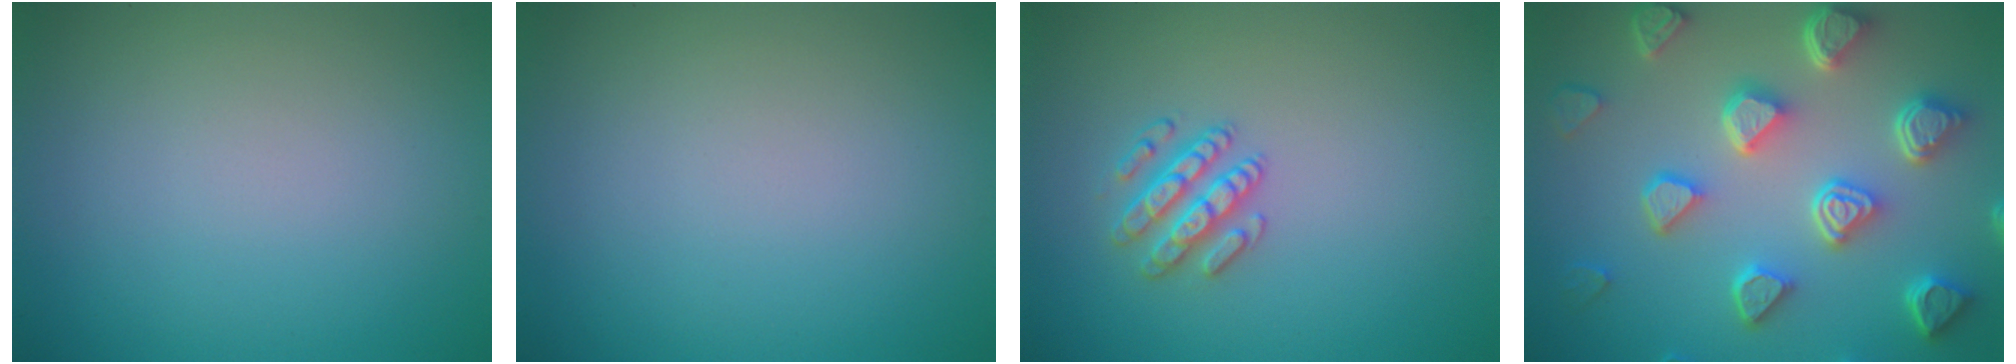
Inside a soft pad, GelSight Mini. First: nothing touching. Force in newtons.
{"total": 0.0}
{"total": 2.6, "press": 2.6, "slide": 0.5}
{"total": 7.4, "press": 5.9, "slide": 4.5}